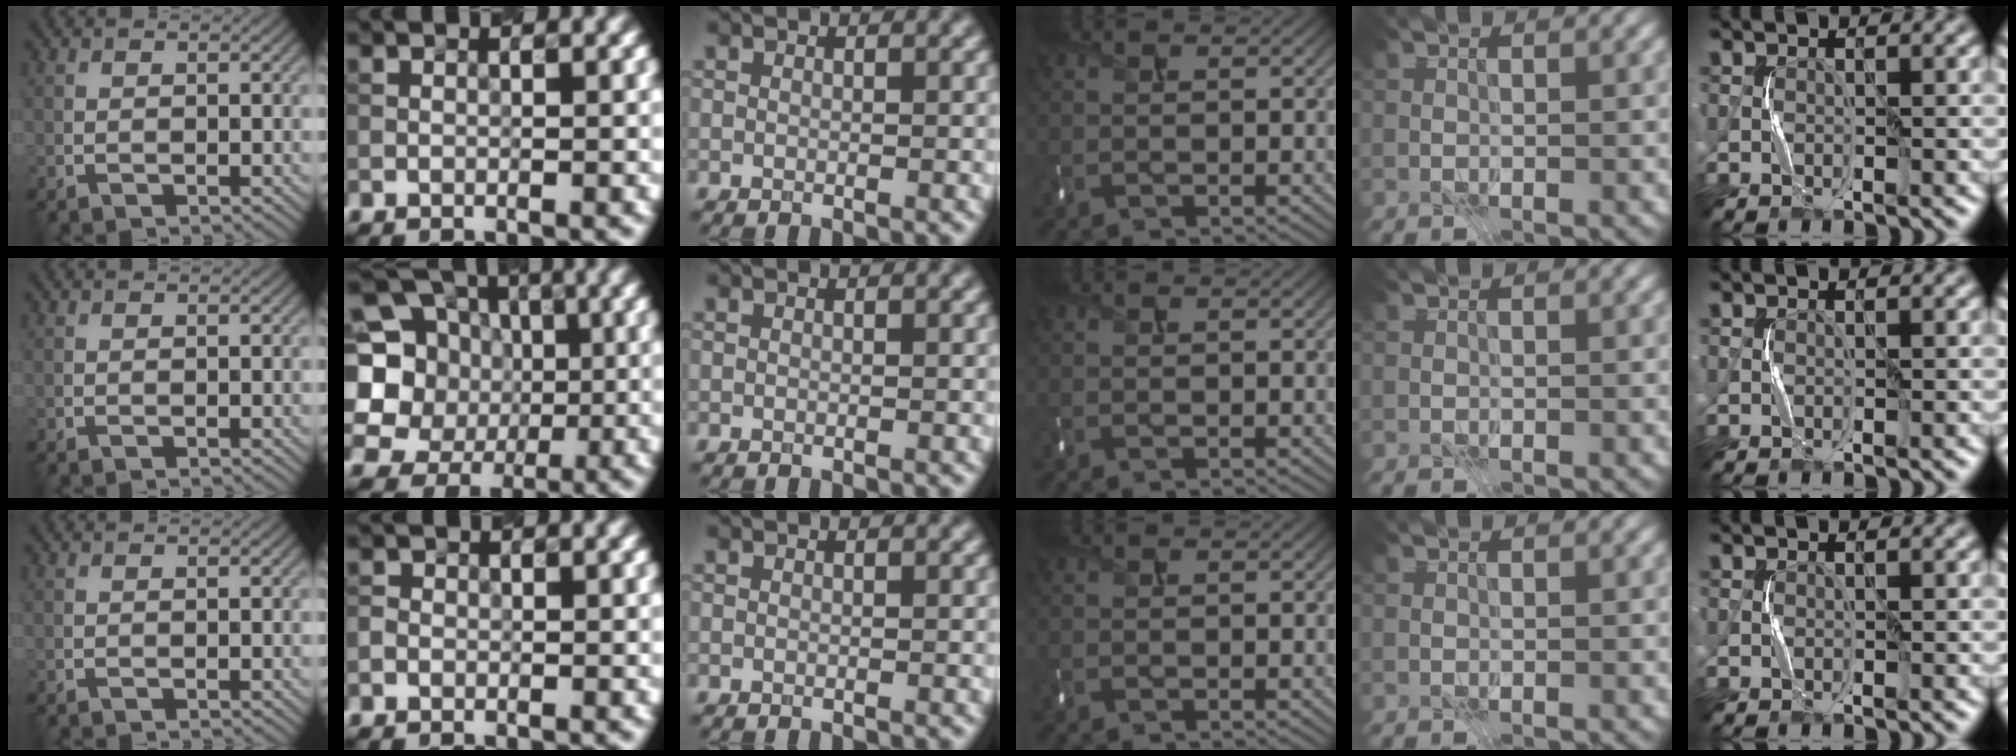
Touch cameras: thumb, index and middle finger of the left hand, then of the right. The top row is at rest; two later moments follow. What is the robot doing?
{"motion": "press", "object": "keyboard"}